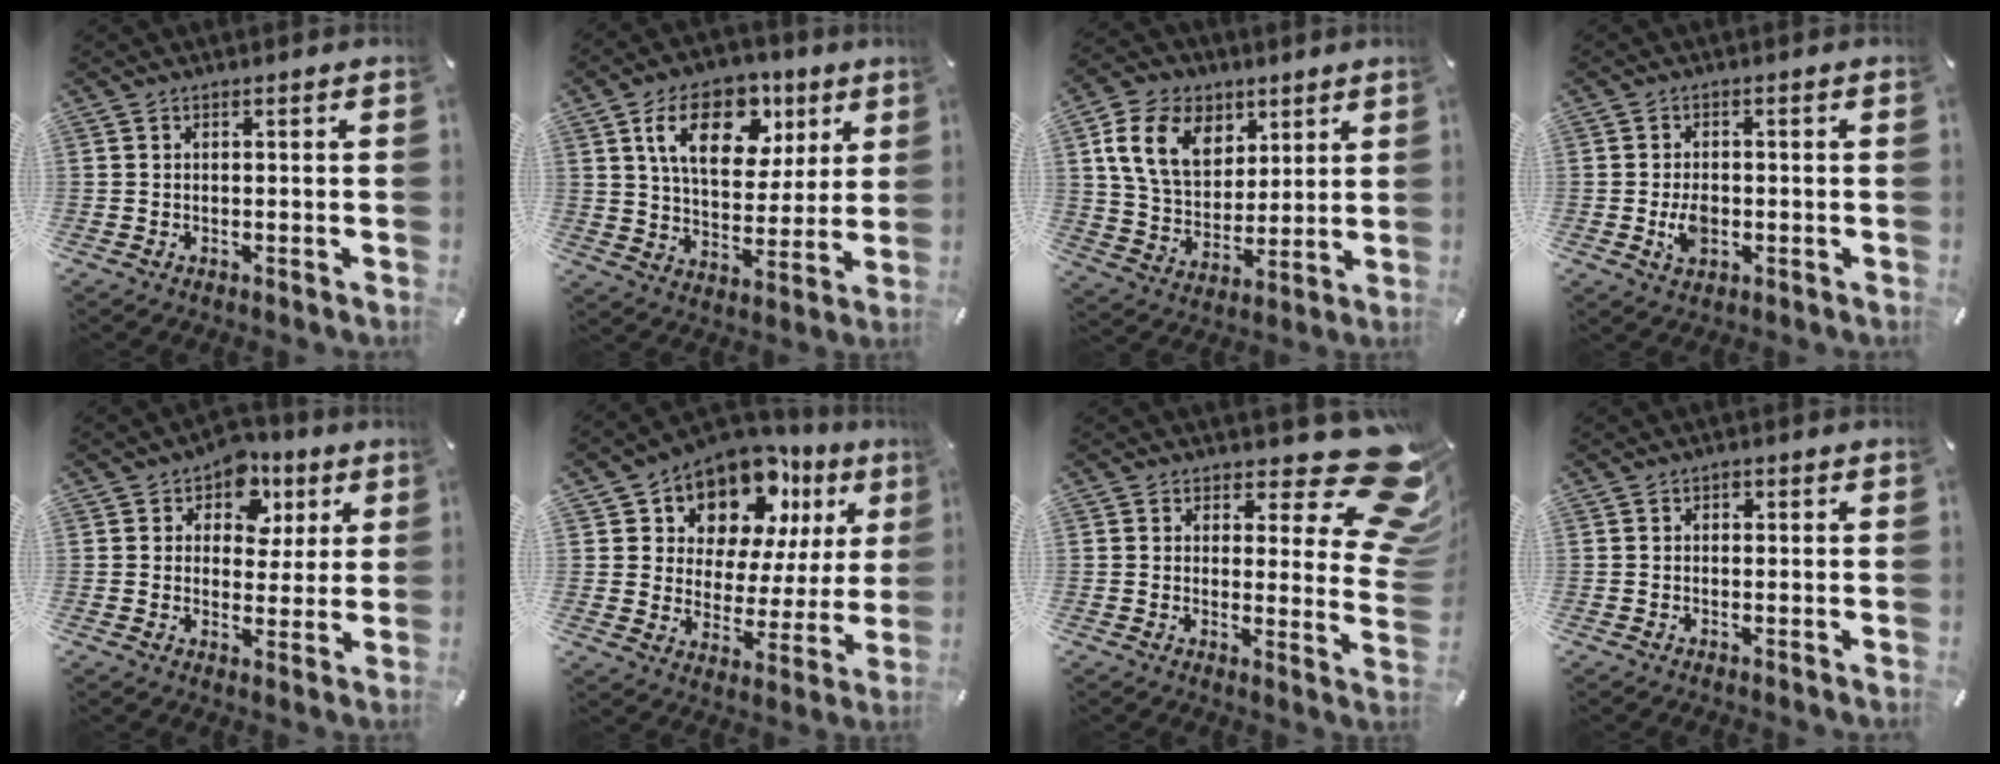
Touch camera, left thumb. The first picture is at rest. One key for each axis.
{"total": 16.4, "fx": 7.6, "fy": 10.5, "fz": 10.1, "tx": -0.163, "ty": -0.013, "tz": 0.134}
{"total": 14.4, "fx": 6.2, "fy": 10.8, "fz": 7.2, "tx": -0.151, "ty": -0.009, "tz": 0.119}
{"total": 4.8, "fx": -1.0, "fy": 3.2, "fz": 3.4, "tx": -0.071, "ty": -0.004, "tz": -0.021}
{"total": 8.9, "fx": 3.8, "fy": 7.0, "fz": 4.0, "tx": -0.051, "ty": -0.021, "tz": 0.061}
{"total": 12.6, "fx": 9.6, "fy": 7.4, "fz": 3.6, "tx": -0.066, "ty": -0.090, "tz": 0.172}
{"total": 16.3, "fx": 9.4, "fy": 5.8, "fz": 12.0, "tx": -0.144, "ty": -0.080, "tz": 0.155}
{"total": 1.0, "fx": 0.1, "fy": 0.9, "fz": 0.3, "tx": -0.006, "ty": 0.008, "tz": 0.001}